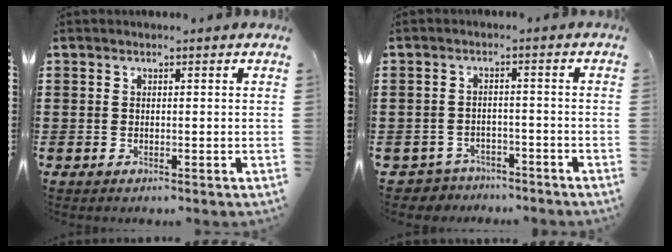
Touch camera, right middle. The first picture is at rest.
{"total": 3.1, "force": [-3.0, 0.8, -0.3], "torque": [-0.005, 0.000, -0.067]}